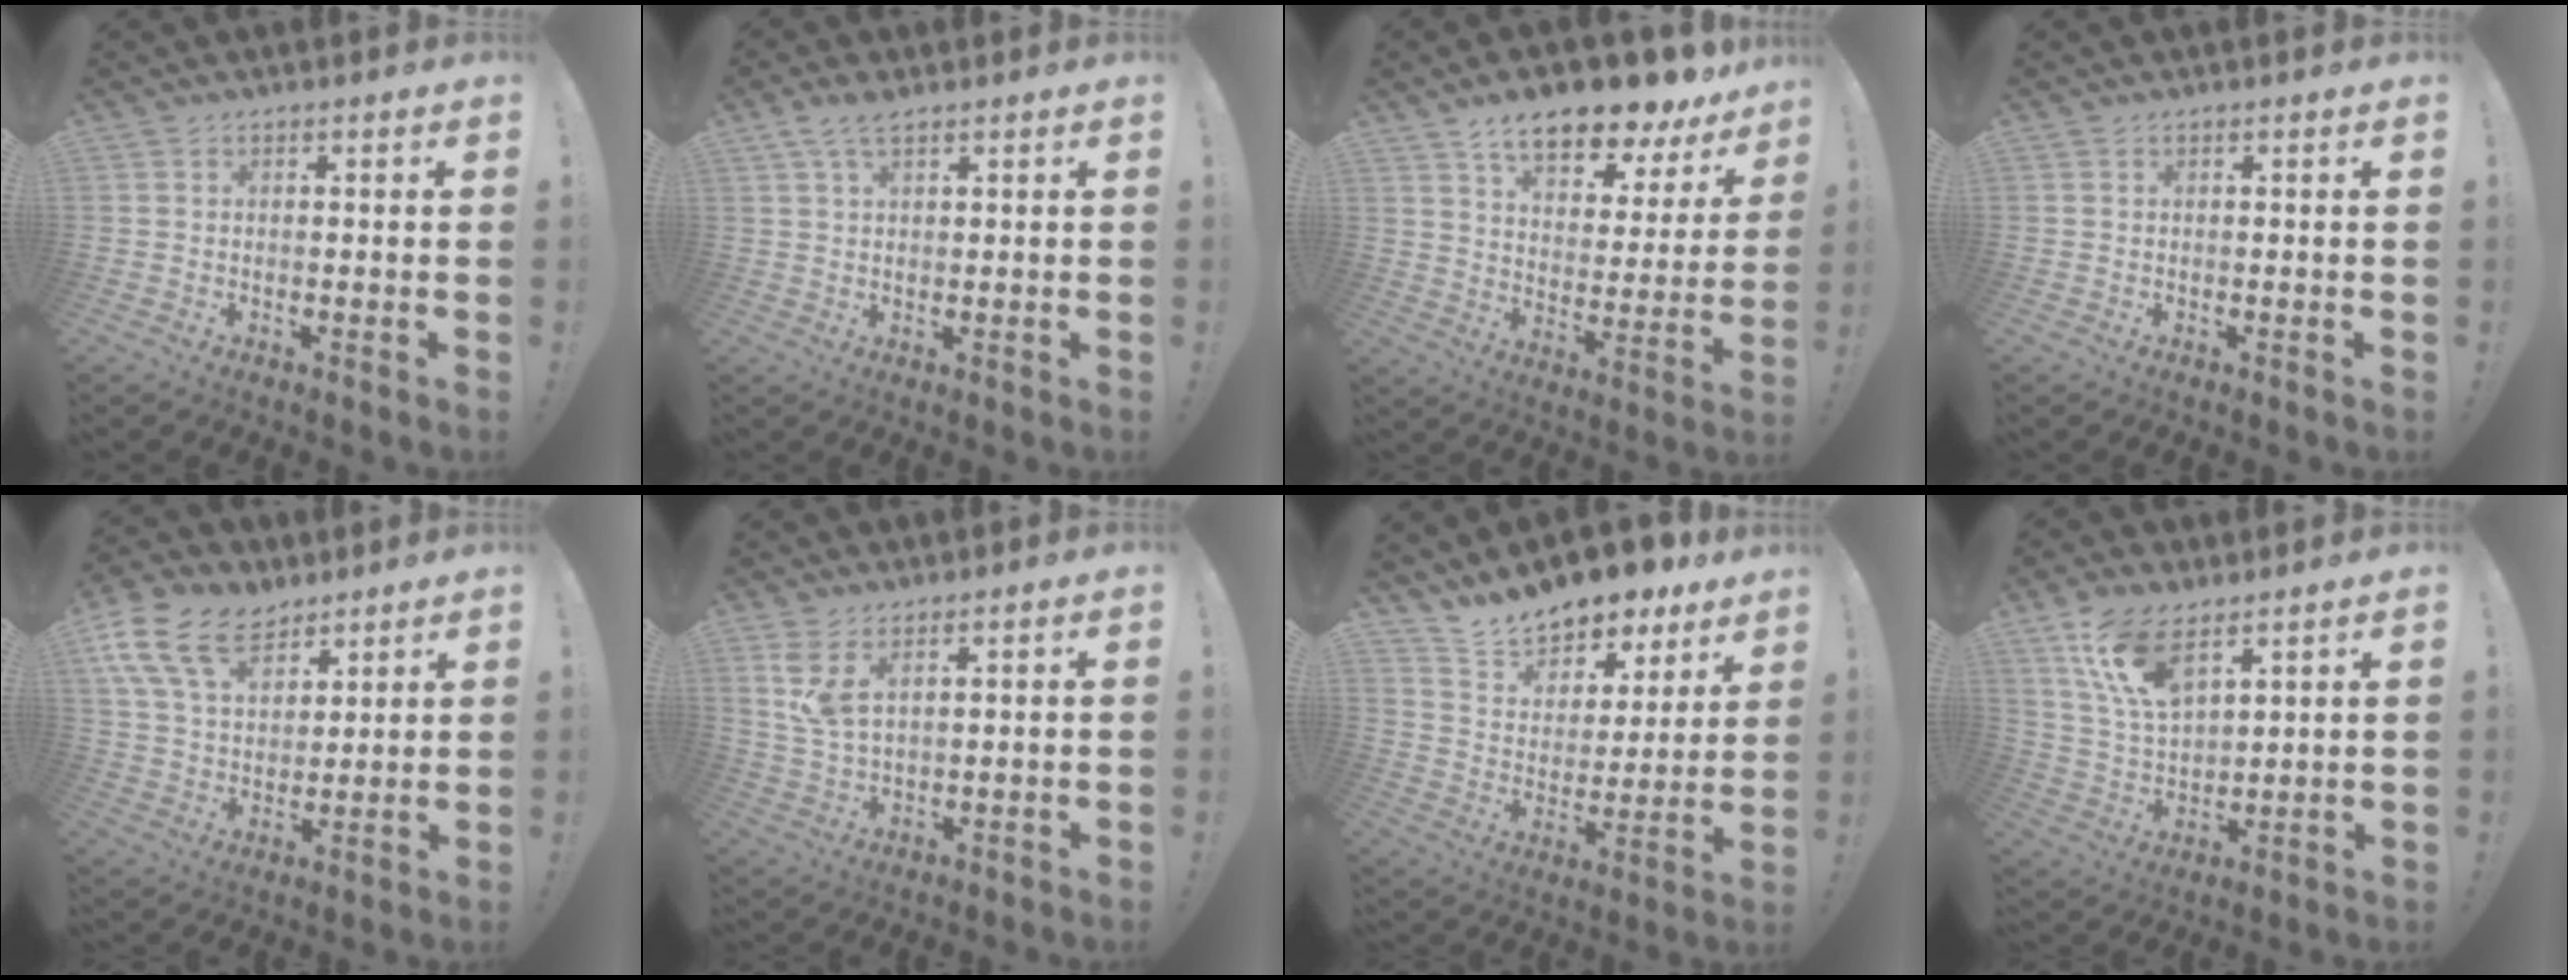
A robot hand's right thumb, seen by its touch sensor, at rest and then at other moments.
{"total": 4.5, "force": [2.7, 1.6, 3.2], "torque": [-0.064, -0.003, 0.051]}
{"total": 13.8, "force": [10.7, 4.7, 7.4], "torque": [-0.125, -0.081, 0.181]}
{"total": 0.0}
{"total": 15.8, "force": [9.6, 9.6, 8.1], "torque": [-0.161, -0.042, 0.185]}
{"total": 6.1, "force": [3.6, 1.9, 4.6], "torque": [-0.084, -0.019, 0.067]}
{"total": 13.2, "force": [12.2, 4.1, 2.8], "torque": [-0.071, -0.101, 0.220]}
{"total": 12.6, "force": [8.5, 5.4, 7.7], "torque": [-0.162, -0.037, 0.158]}